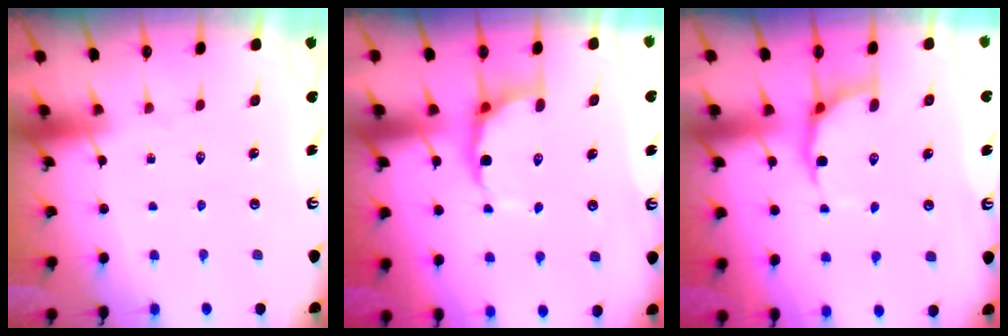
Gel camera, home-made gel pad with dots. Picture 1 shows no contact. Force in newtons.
{"total": 7.1, "press": 7.0, "slide": 1.6}
{"total": 5.9, "press": 5.2, "slide": 3.0}